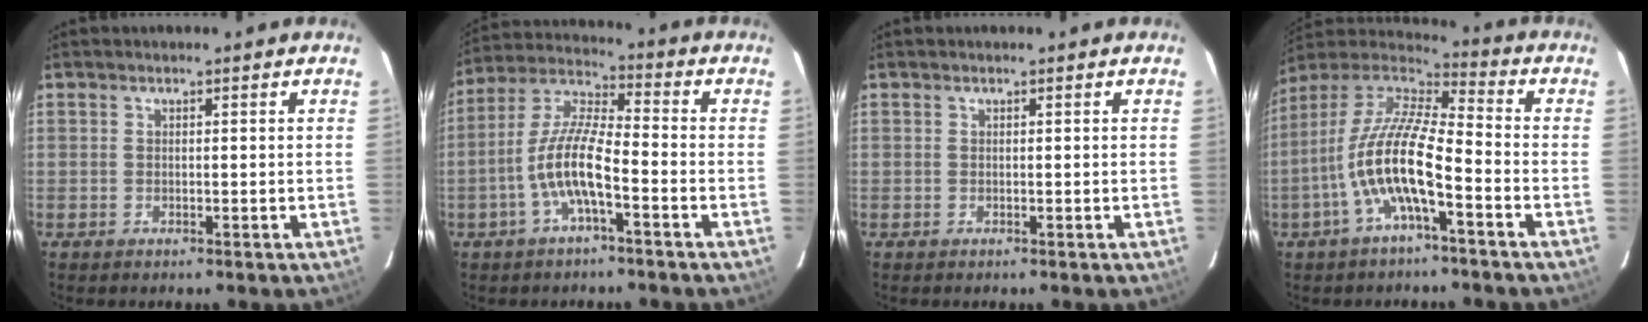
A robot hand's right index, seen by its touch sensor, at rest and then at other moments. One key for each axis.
{"total": 10.2, "fx": -3.9, "fy": 2.2, "fz": 9.2, "tx": -0.198, "ty": 0.007, "tz": -0.077}
{"total": 0.0}
{"total": 14.5, "fx": -5.1, "fy": 3.3, "fz": 13.2, "tx": -0.257, "ty": 0.000, "tz": -0.105}